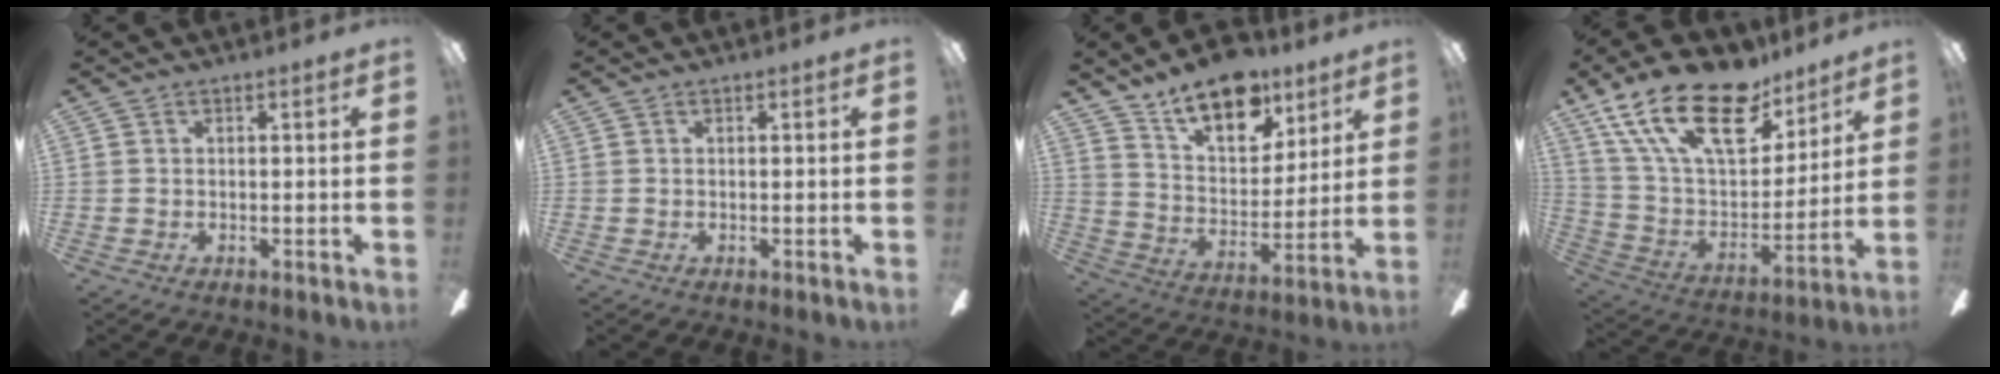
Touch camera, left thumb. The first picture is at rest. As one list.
[{"total": 0.0}, {"total": 16.2, "force": [11.9, 7.8, 7.7], "torque": [-0.122, -0.070, 0.213]}, {"total": 24.7, "force": [15.4, 12.2, 15.0], "torque": [-0.277, -0.088, 0.272]}]